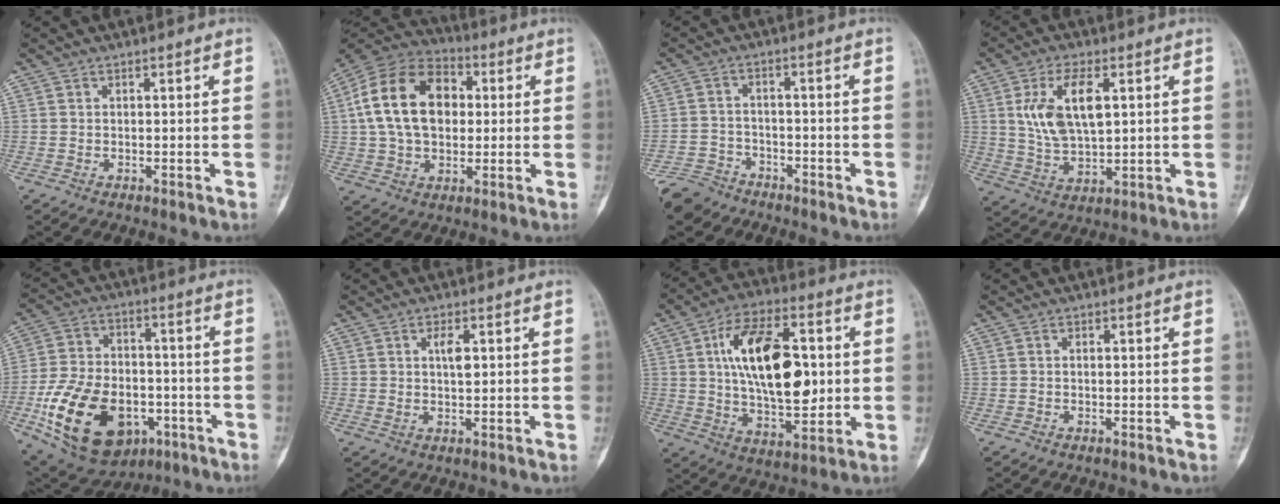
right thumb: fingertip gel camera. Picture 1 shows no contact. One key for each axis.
{"total": 19.1, "fx": 2.8, "fy": 13.0, "fz": 13.7, "tx": -0.234, "ty": 0.022, "tz": 0.045}
{"total": 6.0, "fx": -5.0, "fy": 3.3, "fz": 0.6, "tx": -0.006, "ty": 0.021, "tz": -0.100}
{"total": 11.3, "fx": 2.9, "fy": 5.4, "fz": 9.5, "tx": -0.178, "ty": -0.009, "tz": 0.062}
{"total": 22.3, "fx": -7.7, "fy": 14.3, "fz": 15.2, "tx": -0.260, "ty": 0.022, "tz": -0.113}
{"total": 3.2, "fx": 0.9, "fy": 1.3, "fz": 2.8, "tx": -0.044, "ty": -0.003, "tz": 0.015}
{"total": 20.8, "fx": 2.7, "fy": 10.9, "fz": 17.6, "tx": -0.262, "ty": -0.003, "tz": 0.046}
{"total": 0.0}